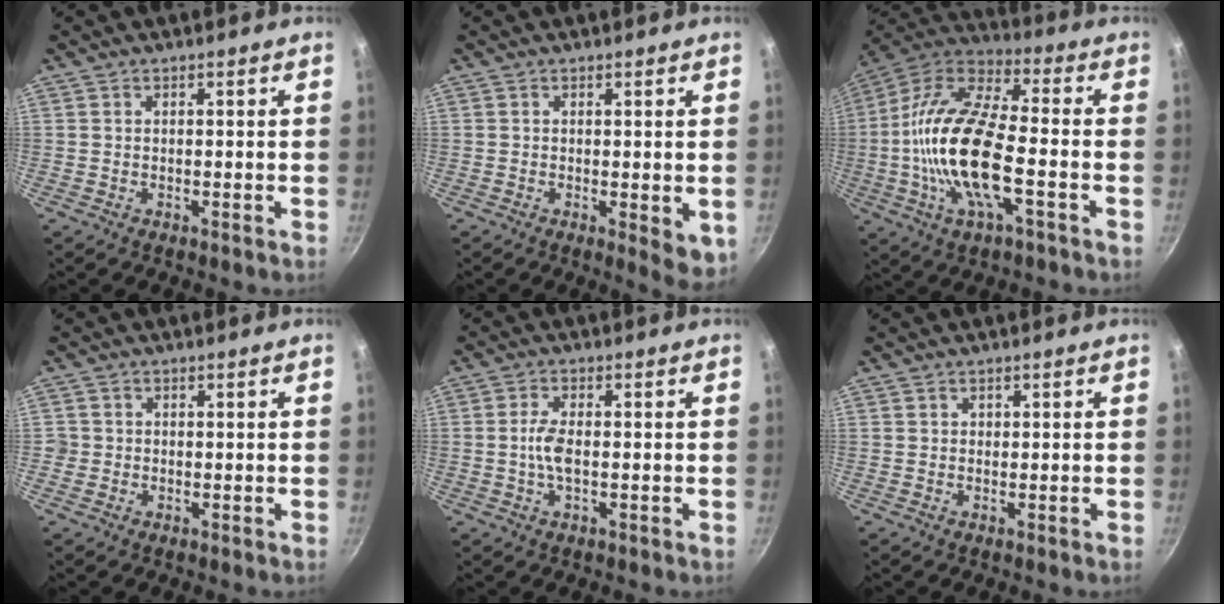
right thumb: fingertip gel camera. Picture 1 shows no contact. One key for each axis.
{"total": 4.9, "fx": -0.8, "fy": 1.6, "fz": 4.6, "tx": -0.057, "ty": -0.014, "tz": -0.008}
{"total": 20.7, "fx": -3.7, "fy": 7.9, "fz": 18.7, "tx": -0.388, "ty": 0.031, "tz": -0.067}
{"total": 1.9, "fx": -0.3, "fy": 1.8, "fz": 0.1, "tx": 0.012, "ty": 0.008, "tz": -0.006}
{"total": 3.9, "fx": -0.4, "fy": 1.7, "fz": 3.5, "tx": -0.079, "ty": 0.006, "tz": -0.009}
{"total": 0.5, "fx": 0.1, "fy": 0.5, "fz": 0.1, "tx": 0.002, "ty": 0.002, "tz": 0.002}